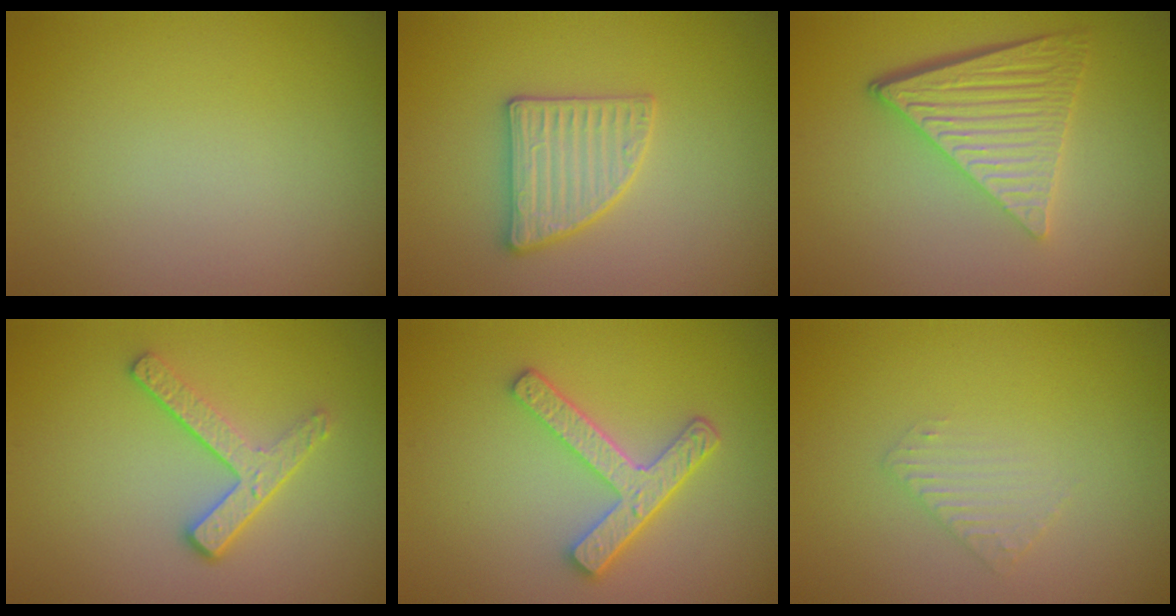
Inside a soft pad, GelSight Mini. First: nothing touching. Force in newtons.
{"total": 2.8, "press": 2.8, "slide": 0.4}
{"total": 5.8, "press": 4.3, "slide": 4.0}
{"total": 3.1, "press": 2.5, "slide": 1.9}
{"total": 4.3, "press": 3.3, "slide": 2.8}
{"total": 1.3, "press": 1.3, "slide": 0.3}